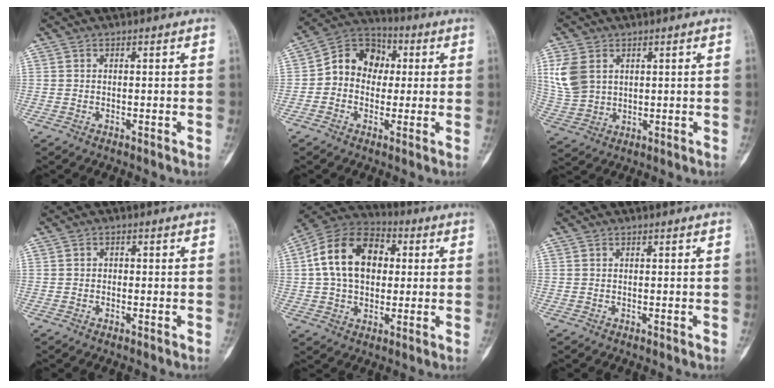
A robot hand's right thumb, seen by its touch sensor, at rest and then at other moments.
{"total": 10.7, "force": [0.7, 8.9, 5.9], "torque": [-0.061, 0.028, -0.005]}
{"total": 8.6, "force": [2.8, 6.3, 5.2], "torque": [-0.103, -0.005, 0.068]}
{"total": 0.9, "force": [-0.2, 0.9, 0.3], "torque": [0.004, 0.004, -0.006]}
{"total": 16.7, "force": [2.7, 11.4, 11.9], "torque": [-0.186, 0.021, 0.038]}
{"total": 0.0}